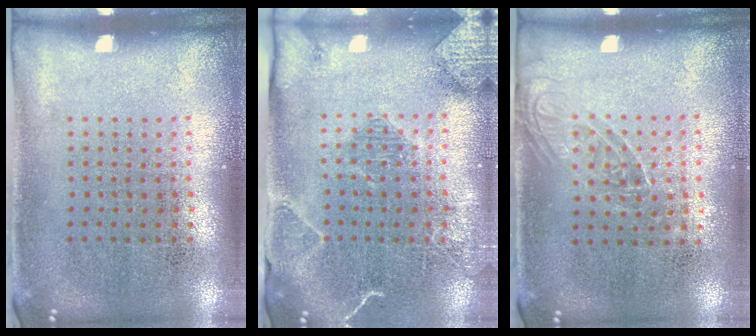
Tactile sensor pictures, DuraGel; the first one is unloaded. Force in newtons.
{"total": 2.0, "press": 2.0, "slide": 0.4}
{"total": 1.2, "press": 1.1, "slide": 0.7}